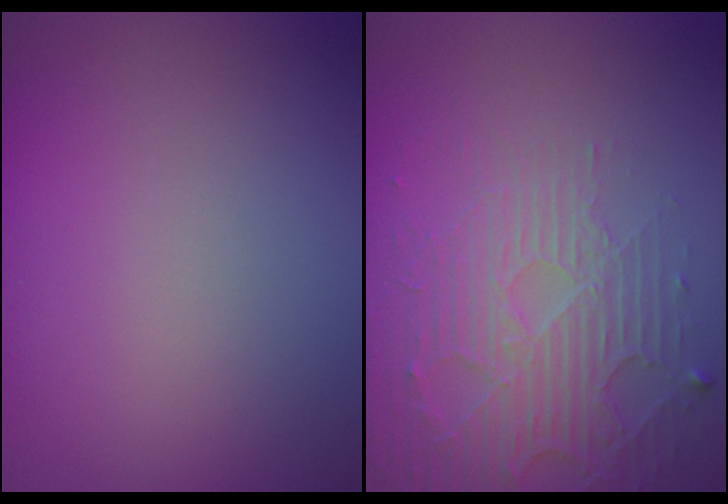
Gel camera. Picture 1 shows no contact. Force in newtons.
{"total": 5.6, "press": 3.4, "slide": 4.4}